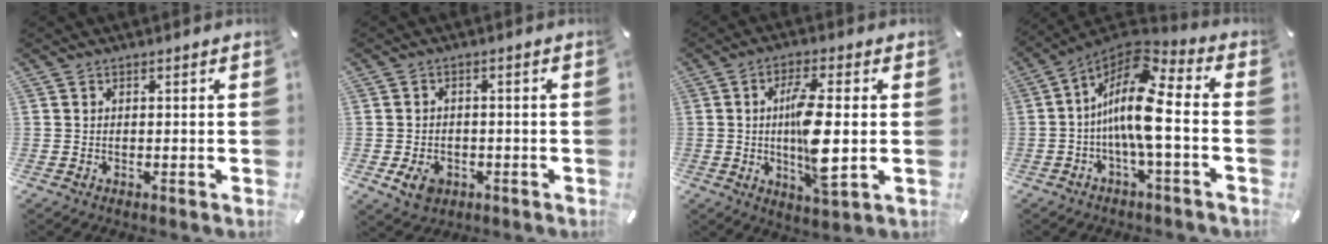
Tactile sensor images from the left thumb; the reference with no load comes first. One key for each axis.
{"total": 5.2, "fx": -2.1, "fy": 4.1, "fz": 2.5, "tx": -0.051, "ty": 0.002, "tz": -0.041}
{"total": 11.7, "fx": -0.1, "fy": 3.2, "fz": 11.2, "tx": -0.221, "ty": -0.016, "tz": -0.007}
{"total": 15.7, "fx": -1.5, "fy": 5.2, "fz": 14.7, "tx": -0.313, "ty": -0.017, "tz": -0.035}